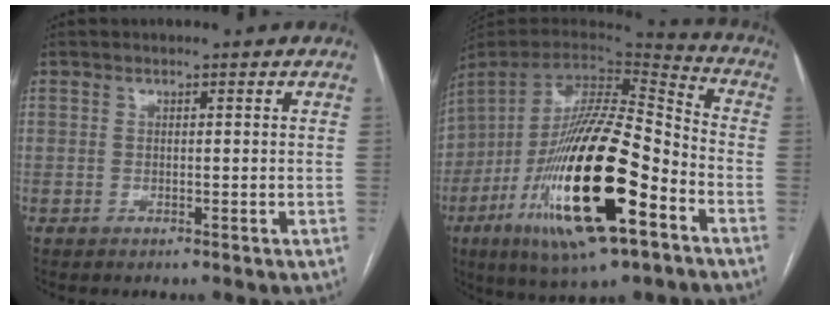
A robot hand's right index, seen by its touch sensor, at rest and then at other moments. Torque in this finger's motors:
{"motor_torque": [1.11, -0.99, 0.12, -0.03]}